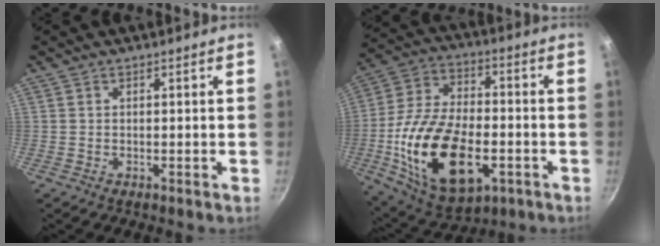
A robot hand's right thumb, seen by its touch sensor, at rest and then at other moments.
{"total": 23.6, "force": [-6.0, 13.1, 18.7], "torque": [-0.340, 0.020, -0.097]}